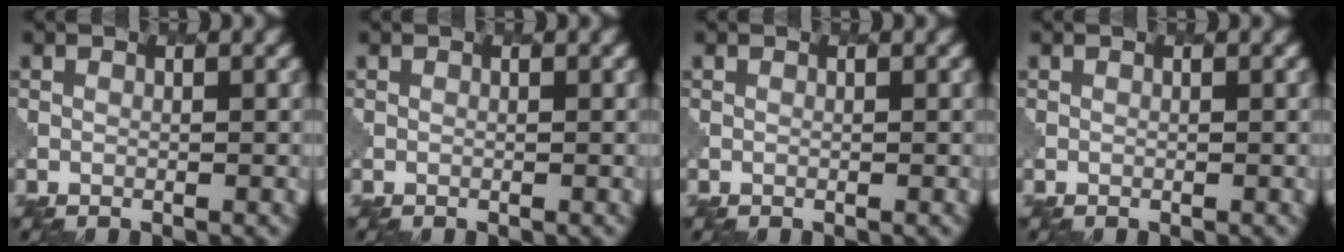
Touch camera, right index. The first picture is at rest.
{"total": 0.0}
{"total": 0.0}
{"total": 0.0}